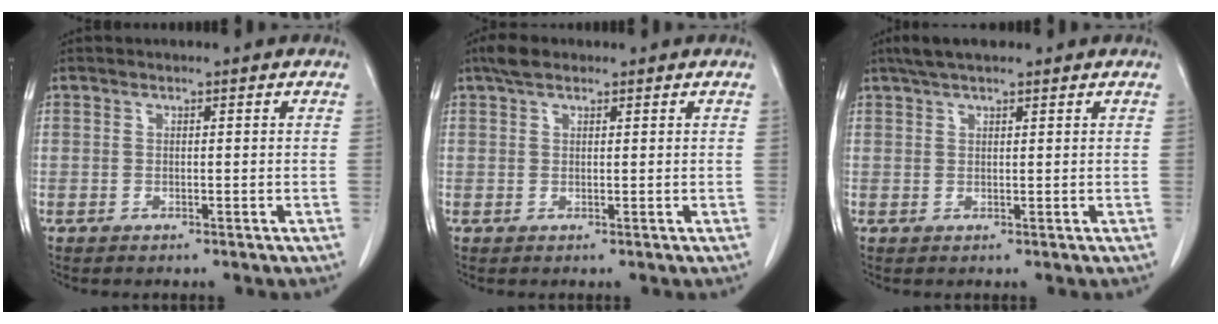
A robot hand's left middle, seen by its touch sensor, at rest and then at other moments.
{"total": 2.7, "force": [2.0, 1.4, 1.3], "torque": [-0.025, 0.015, 0.033]}
{"total": 3.8, "force": [3.0, 1.0, 2.0], "torque": [-0.036, 0.021, 0.052]}